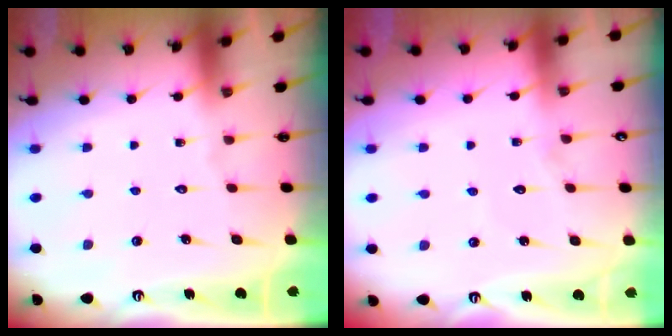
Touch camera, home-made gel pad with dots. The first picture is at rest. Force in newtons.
{"total": 3.4, "press": 3.4, "slide": 0.3}